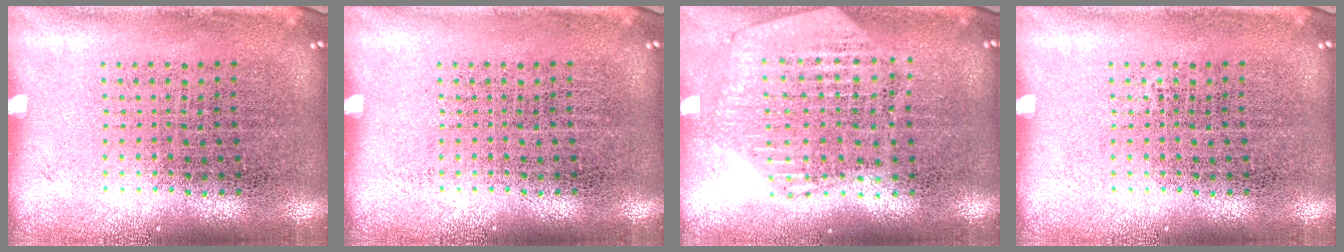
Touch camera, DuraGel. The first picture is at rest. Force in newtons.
{"total": 0.0}
{"total": 1.2, "press": 1.1, "slide": 0.3}
{"total": 0.0}